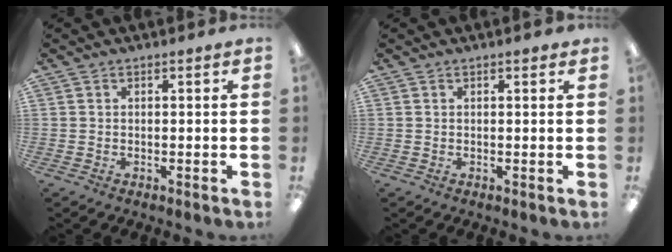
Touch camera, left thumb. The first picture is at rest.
{"total": 0.7, "force": [0.5, 0.2, 0.5], "torque": [-0.002, 0.000, 0.006]}